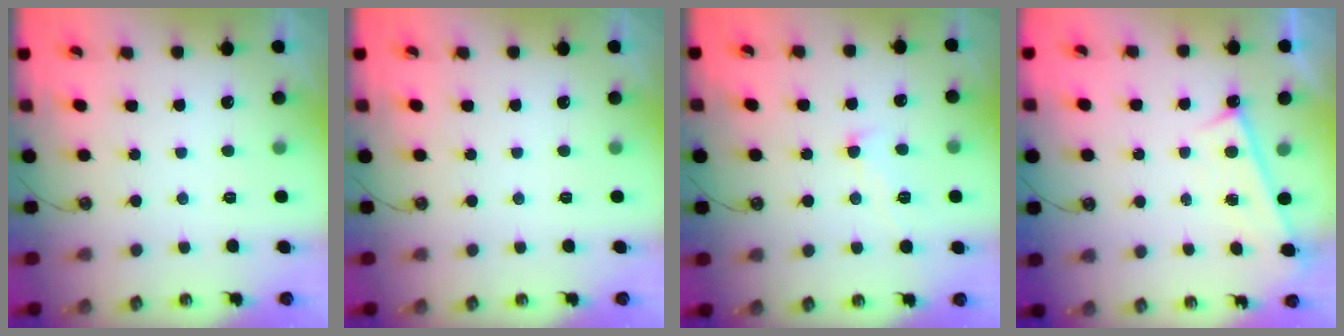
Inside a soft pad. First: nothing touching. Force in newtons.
{"total": 0.0}
{"total": 0.6, "press": 0.0, "slide": 0.6}
{"total": 0.6, "press": 0.1, "slide": 0.6}